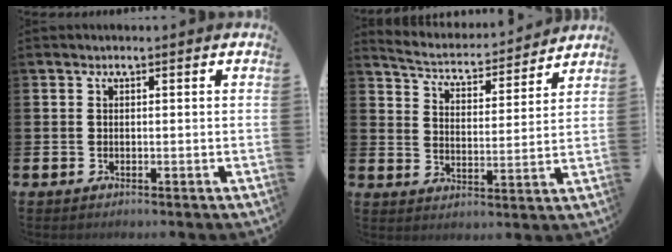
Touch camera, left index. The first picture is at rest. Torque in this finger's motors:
{"motor_torque": [0.55, -0.97, -0.01, 0.01]}